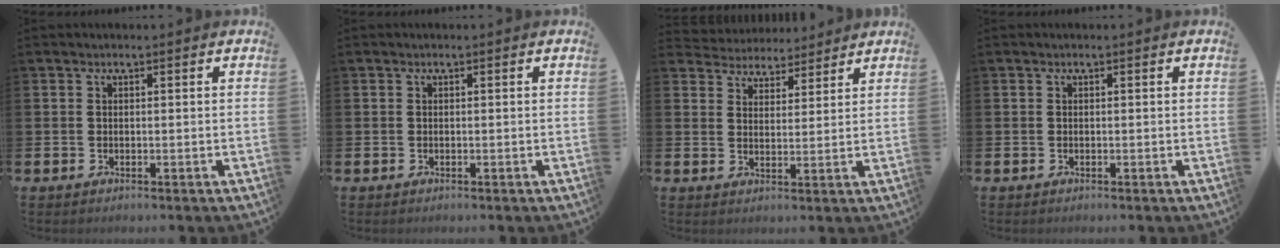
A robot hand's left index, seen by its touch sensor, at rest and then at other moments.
{"total": 0.0}
{"total": 4.1, "force": [3.9, 1.2, -0.6], "torque": [-0.014, -0.024, 0.071]}
{"total": 0.0}